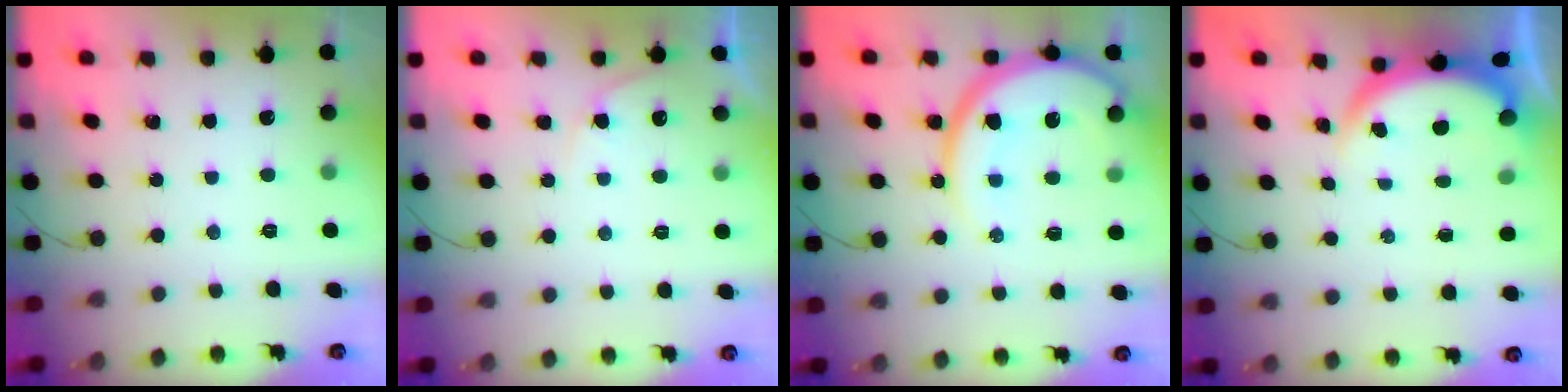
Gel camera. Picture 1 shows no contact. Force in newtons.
{"total": 4.3, "press": 4.1, "slide": 1.2}
{"total": 14.3, "press": 14.2, "slide": 1.5}
{"total": 3.9, "press": 3.9, "slide": 0.1}